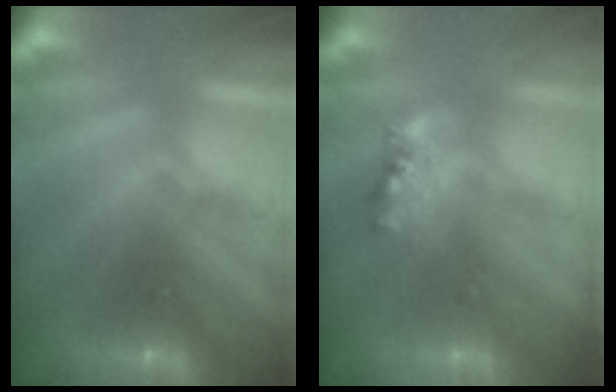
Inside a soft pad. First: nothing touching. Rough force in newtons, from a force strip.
{"total": 2.3}